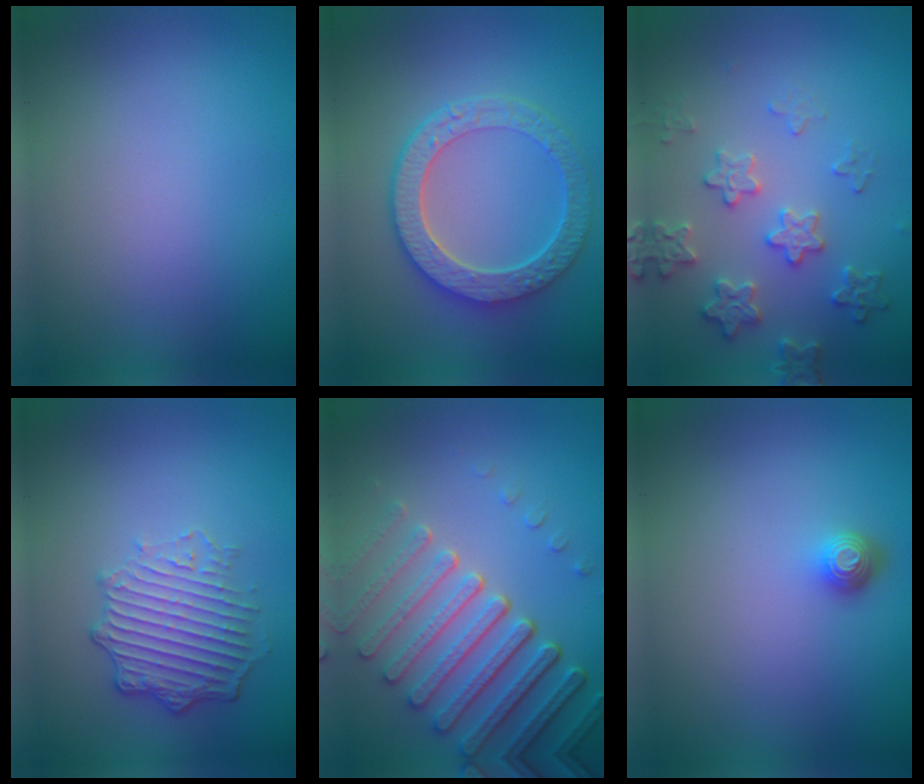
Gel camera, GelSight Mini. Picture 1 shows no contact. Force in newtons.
{"total": 5.6, "press": 4.7, "slide": 3.1}
{"total": 3.7, "press": 3.5, "slide": 1.3}
{"total": 4.8, "press": 3.7, "slide": 3.1}
{"total": 7.6, "press": 5.7, "slide": 5.0}
{"total": 1.6, "press": 1.1, "slide": 1.0}